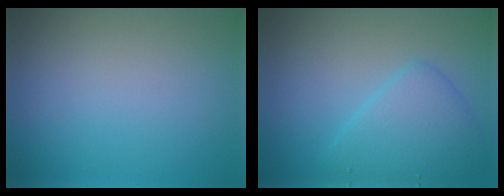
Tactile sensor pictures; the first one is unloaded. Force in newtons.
{"total": 3.0, "press": 3.0, "slide": 0.1}